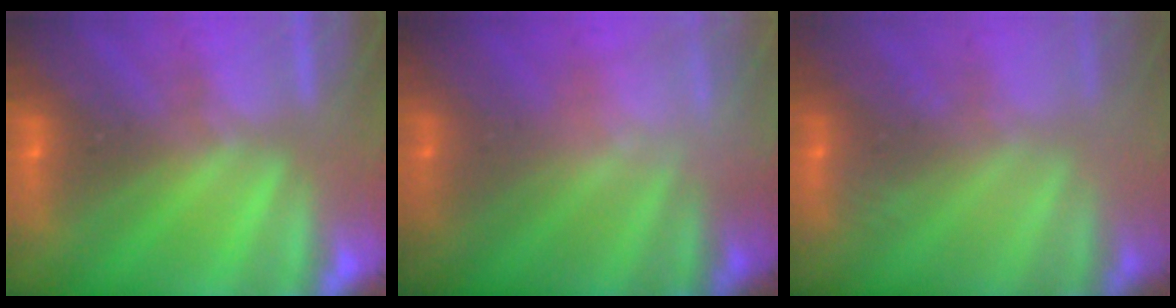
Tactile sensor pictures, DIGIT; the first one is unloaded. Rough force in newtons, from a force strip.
{"total": 2.3}
{"total": 2.4}